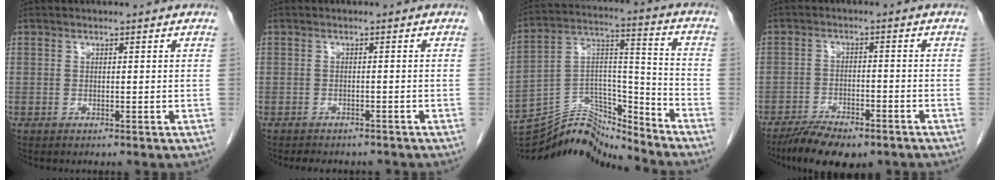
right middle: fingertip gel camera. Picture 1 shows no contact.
{"total": 5.5, "force": [-4.8, 2.1, 1.7], "torque": [-0.022, 0.002, -0.059]}
{"total": 14.3, "force": [-14.1, 1.1, 1.9], "torque": [-0.030, 0.050, -0.254]}
{"total": 9.4, "force": [-7.2, 3.1, 5.2], "torque": [-0.079, -0.011, -0.115]}